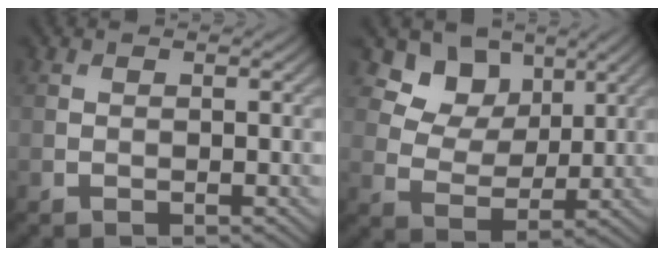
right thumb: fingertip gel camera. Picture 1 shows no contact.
{"total": 8.4, "force": [4.9, 5.8, 3.7], "torque": [-0.079, -0.018, 0.098]}